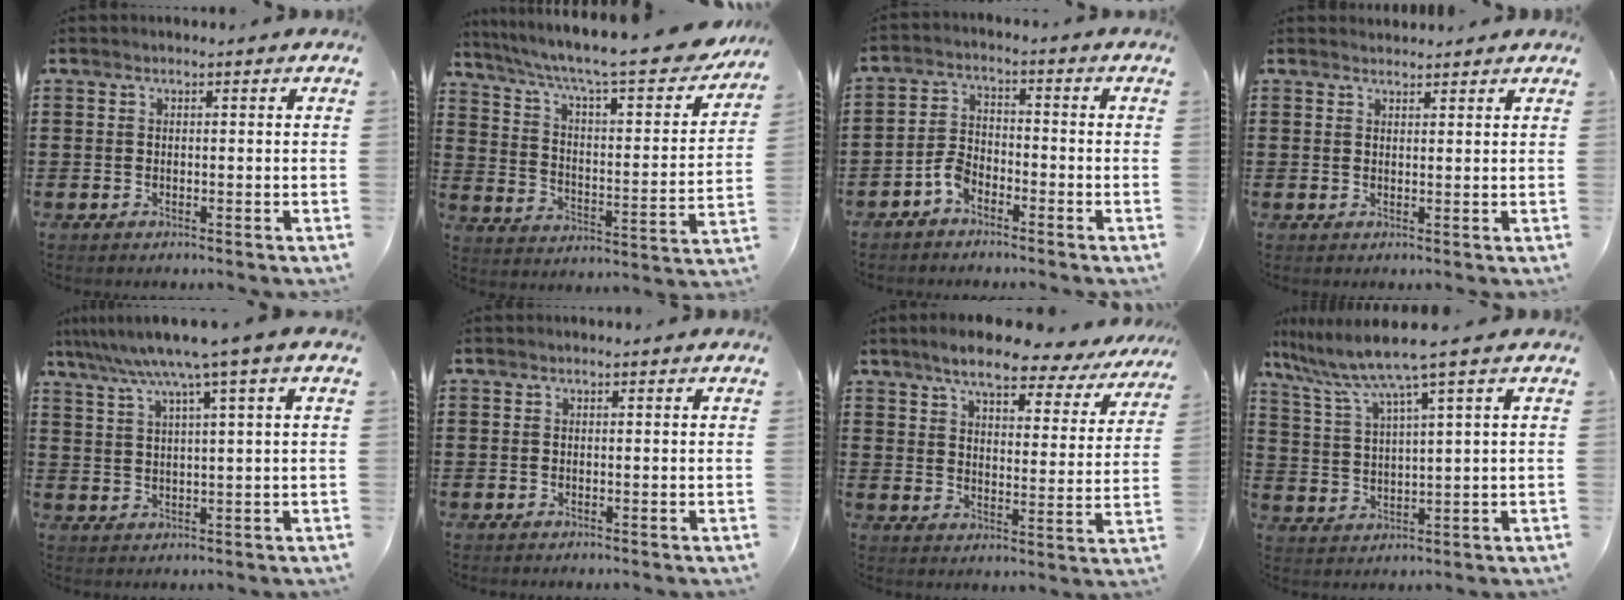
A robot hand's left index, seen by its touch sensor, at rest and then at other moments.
{"total": 8.9, "force": [7.1, 0.9, 5.3], "torque": [-0.115, -0.054, 0.111]}
{"total": 3.8, "force": [-2.8, 1.8, 1.8], "torque": [-0.048, 0.005, -0.058]}
{"total": 1.5, "force": [1.5, 0.2, 0.0], "torque": [-0.003, 0.002, 0.030]}
{"total": 6.3, "force": [4.0, -0.8, 4.8], "torque": [-0.106, -0.019, 0.063]}
{"total": 0.0}
{"total": 7.7, "force": [6.6, 1.3, 3.8], "torque": [-0.084, -0.031, 0.109]}
{"total": 6.2, "force": [4.4, -0.9, 4.2], "torque": [-0.107, -0.033, 0.067]}